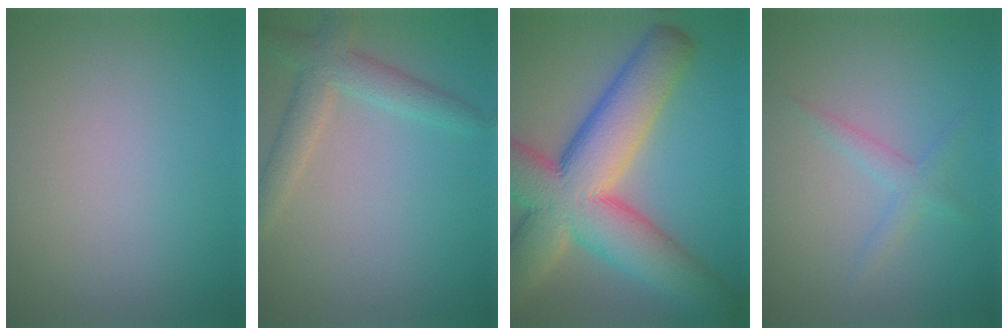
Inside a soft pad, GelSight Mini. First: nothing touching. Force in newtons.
{"total": 3.5, "press": 3.5, "slide": 0.1}
{"total": 14.6, "press": 14.6, "slide": 1.1}
{"total": 1.7, "press": 1.7, "slide": 0.1}